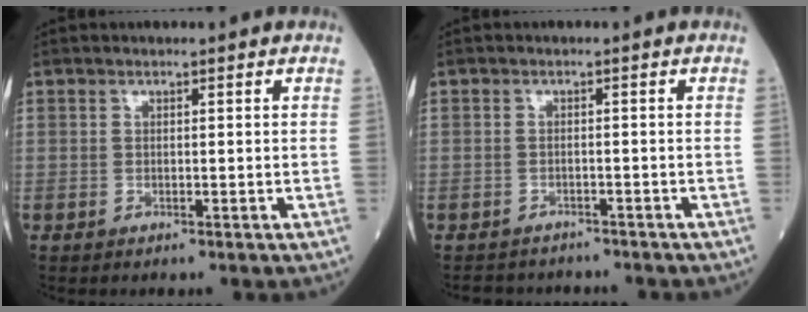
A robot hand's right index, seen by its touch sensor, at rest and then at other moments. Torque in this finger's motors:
{"motor_torque": [-0.14, -0.15, -0.18, -0.18]}